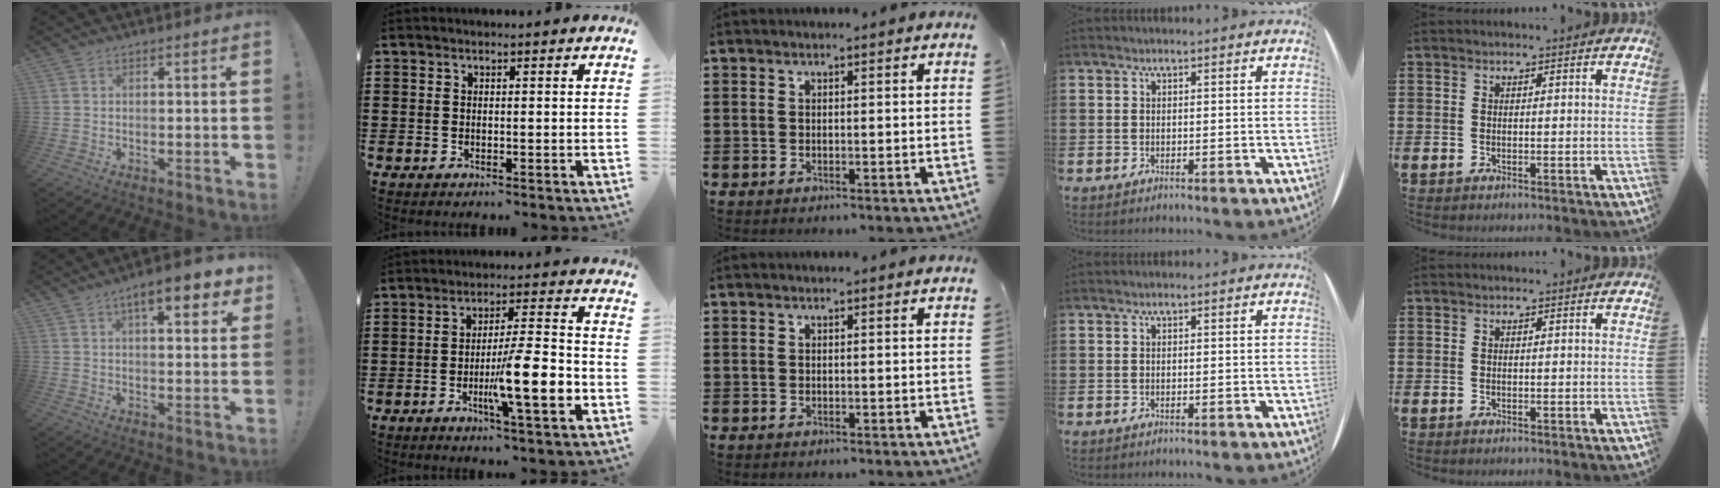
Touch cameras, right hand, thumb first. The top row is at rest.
{"thumb": {"total": 9.5, "force": [4.9, 2.7, 7.7], "torque": [-0.095, -0.021, 0.075]}, "index": {"total": 11.4, "force": [-3.5, 1.5, 10.8], "torque": [-0.178, -0.008, -0.061]}}